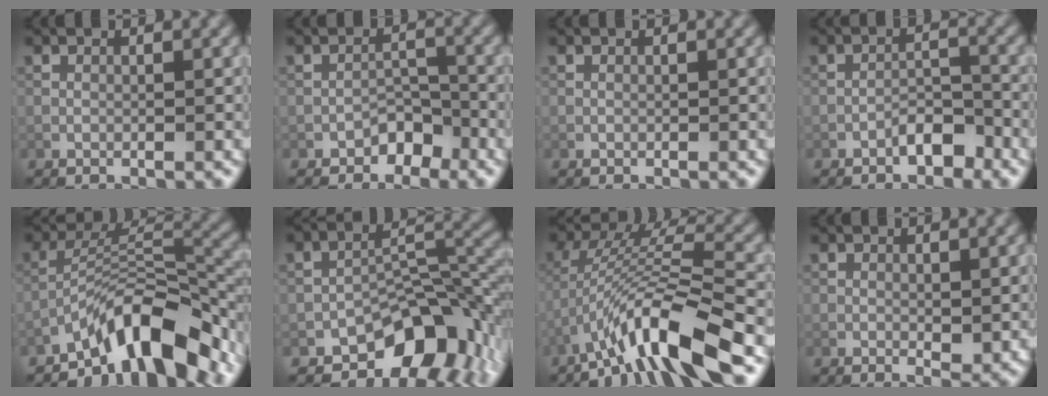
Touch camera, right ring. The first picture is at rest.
{"total": 2.4, "force": [-1.7, 1.3, 0.8], "torque": [-0.005, 0.012, -0.028]}
{"total": 0.0}
{"total": 2.6, "force": [-1.9, 1.0, 1.5], "torque": [-0.018, 0.012, -0.033]}
{"total": 8.8, "force": [-6.5, 2.8, 5.3], "torque": [-0.069, 0.009, -0.117]}
{"total": 9.7, "force": [-6.0, 5.2, 5.5], "torque": [-0.059, -0.001, -0.104]}
{"total": 8.0, "force": [-5.4, 1.4, 5.7], "torque": [-0.106, 0.008, -0.099]}
{"total": 1.4, "force": [0.2, 0.8, 1.2], "torque": [-0.014, -0.006, 0.006]}